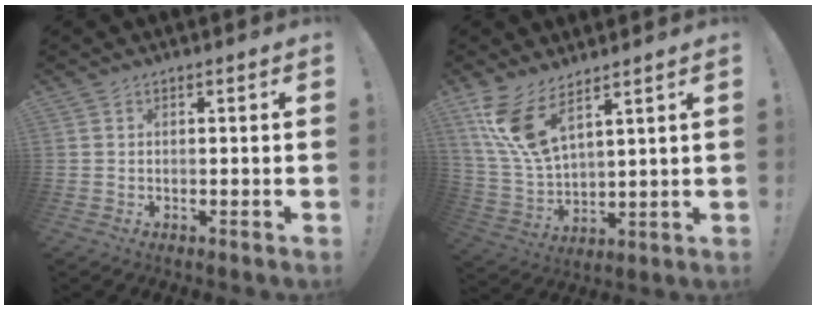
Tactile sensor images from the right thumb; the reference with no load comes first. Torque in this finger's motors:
{"motor_torque": [1.07, 1.29, 0.52, 0.42, 0.25]}